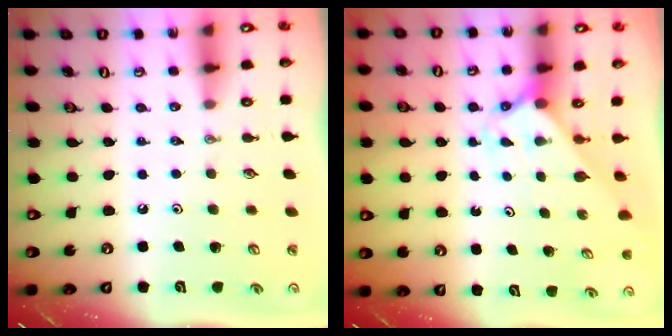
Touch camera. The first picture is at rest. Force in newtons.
{"total": 2.0, "press": 2.0, "slide": 0.1}